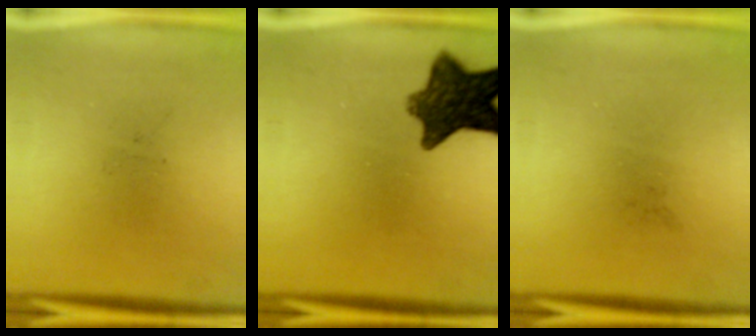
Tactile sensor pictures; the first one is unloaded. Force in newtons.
{"total": 10.1}
{"total": 0.0}